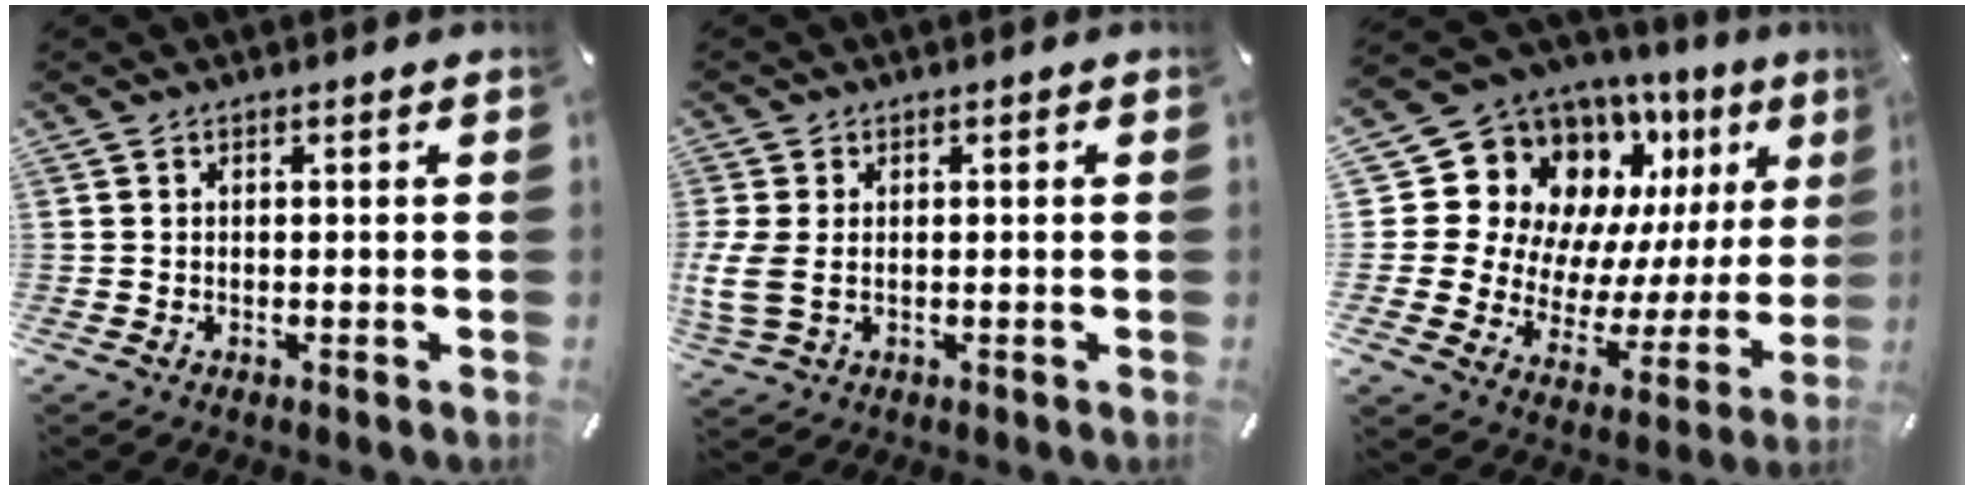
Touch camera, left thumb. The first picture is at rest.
{"total": 5.4, "force": [0.0, 3.5, 4.2], "torque": [-0.102, -0.001, -0.002]}
{"total": 15.6, "force": [9.0, 11.4, 5.8], "torque": [-0.093, -0.094, 0.177]}